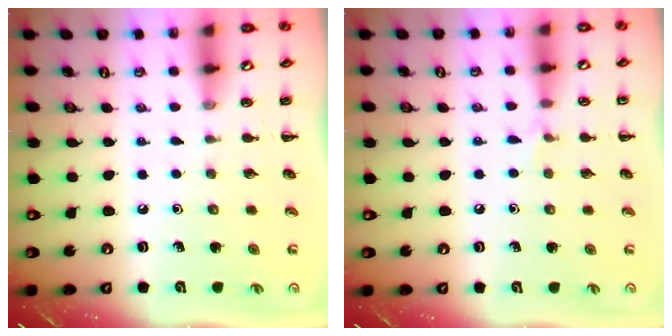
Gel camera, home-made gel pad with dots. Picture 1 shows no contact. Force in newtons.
{"total": 4.2, "press": 4.0, "slide": 1.4}